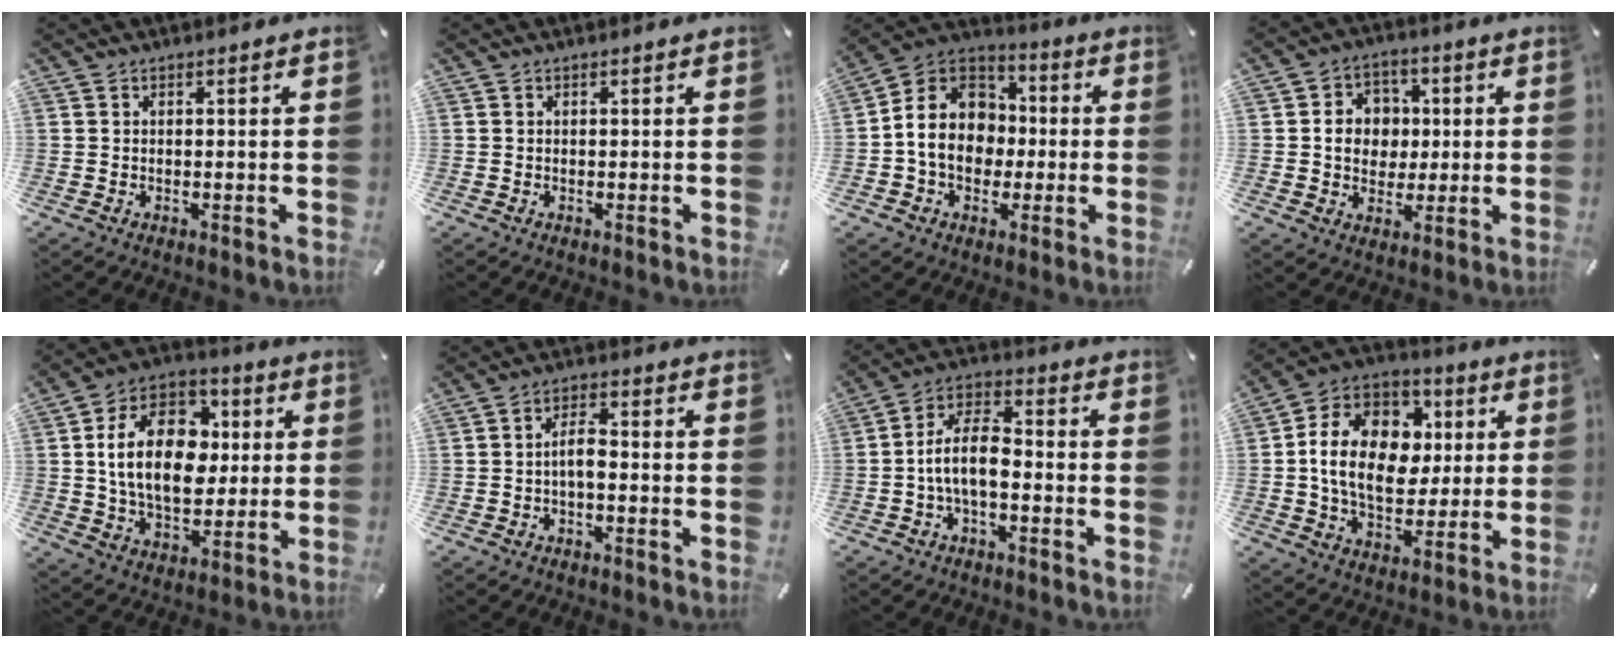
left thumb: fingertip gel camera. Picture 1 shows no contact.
{"total": 0.0}
{"total": 13.3, "force": [-1.8, 11.6, 6.4], "torque": [-0.141, 0.020, -0.030]}
{"total": 8.3, "force": [0.3, 7.4, 3.8], "torque": [-0.055, 0.011, 0.005]}
{"total": 18.6, "force": [1.6, 13.0, 13.1], "torque": [-0.241, 0.012, 0.026]}
{"total": 4.5, "force": [-1.4, 1.9, 3.8], "torque": [-0.073, 0.012, -0.029]}
{"total": 9.8, "force": [-2.8, 4.9, 8.0], "torque": [-0.158, 0.013, -0.049]}
{"total": 16.4, "force": [1.1, 12.7, 10.3], "torque": [-0.203, 0.004, 0.021]}